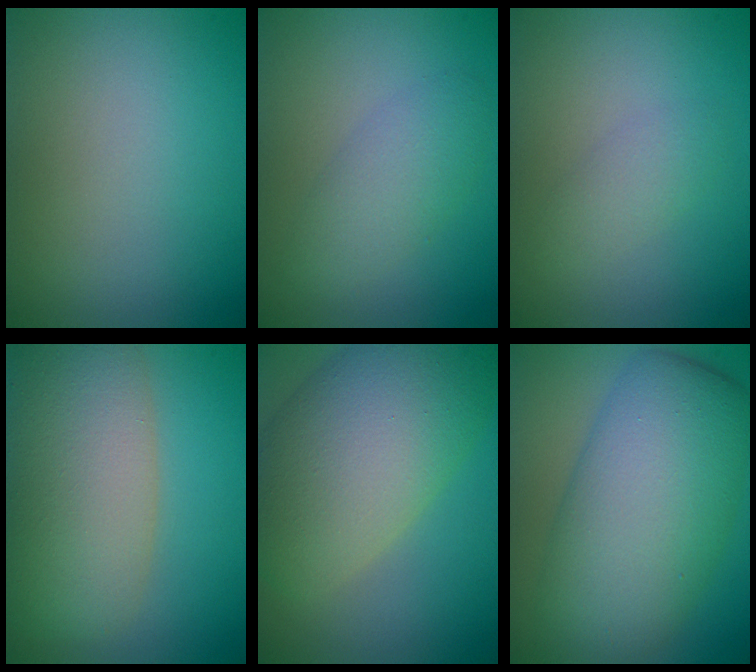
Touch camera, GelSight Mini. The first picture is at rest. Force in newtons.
{"total": 2.9, "press": 2.9, "slide": 0.1}
{"total": 1.5, "press": 1.5, "slide": 0.0}
{"total": 9.3, "press": 9.3, "slide": 0.5}
{"total": 10.8, "press": 10.8, "slide": 0.7}
{"total": 9.8, "press": 9.8, "slide": 0.2}